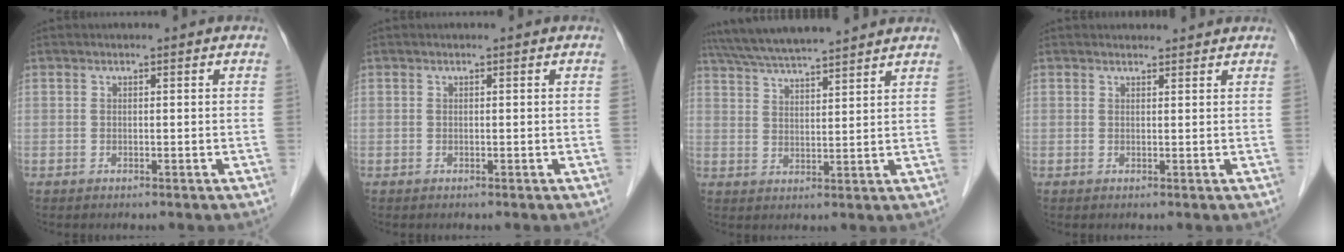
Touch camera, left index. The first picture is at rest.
{"total": 0.0}
{"total": 15.9, "force": [14.3, 0.7, 6.9], "torque": [-0.130, 0.039, 0.218]}
{"total": 2.8, "force": [2.7, 0.7, 0.2], "torque": [-0.008, 0.011, 0.032]}